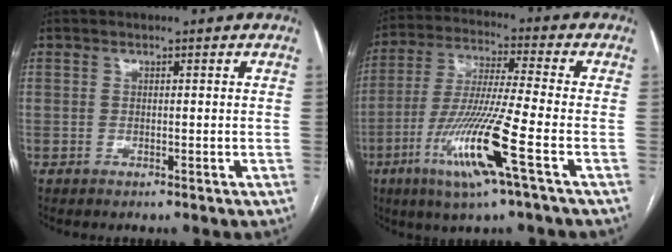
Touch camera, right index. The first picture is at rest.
{"total": 13.9, "force": [-5.6, -0.7, 12.7], "torque": [-0.260, -0.021, -0.109]}